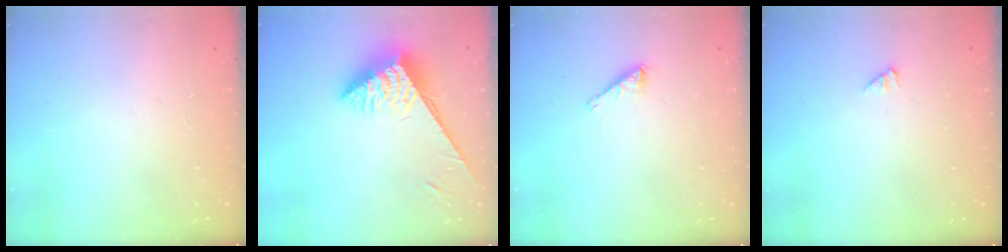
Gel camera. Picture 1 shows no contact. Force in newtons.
{"total": 6.3, "press": 6.3, "slide": 0.4}
{"total": 1.6, "press": 1.6, "slide": 0.2}
{"total": 0.0}